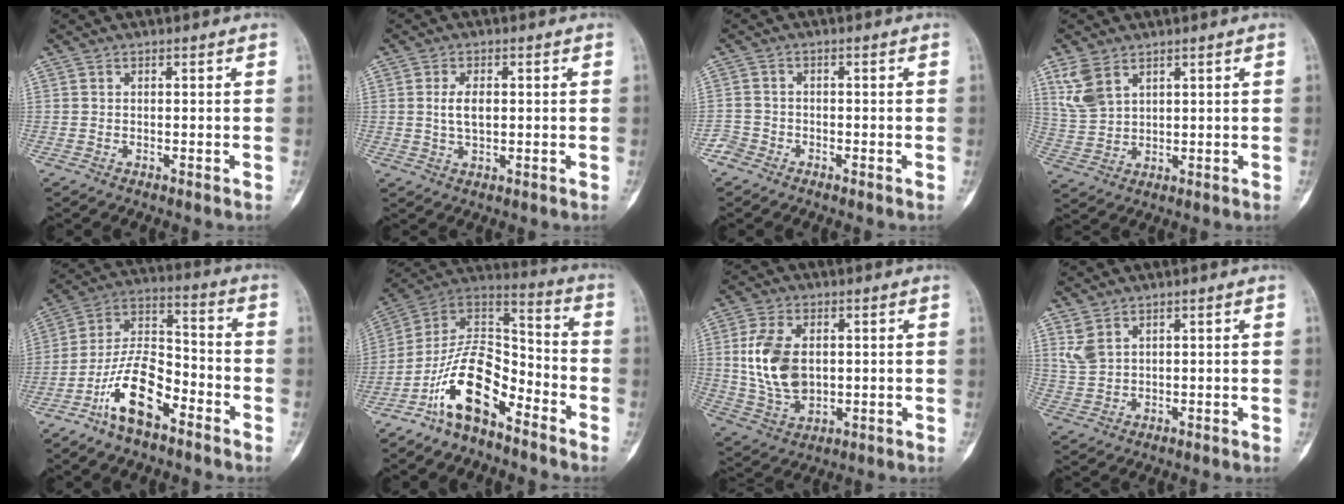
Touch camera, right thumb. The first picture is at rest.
{"total": 4.3, "force": [0.4, 2.2, 3.7], "torque": [-0.065, -0.002, 0.009]}
{"total": 2.4, "force": [-1.9, 1.5, -0.1], "torque": [0.010, 0.007, -0.044]}
{"total": 6.2, "force": [3.4, 3.7, 3.6], "torque": [-0.071, -0.007, 0.084]}
{"total": 13.4, "force": [-7.6, 5.9, 9.4], "torque": [-0.170, 0.065, -0.145]}
{"total": 15.3, "force": [-9.1, 7.0, 10.1], "torque": [-0.165, 0.093, -0.176]}
{"total": 12.1, "force": [1.1, 7.6, 9.4], "torque": [-0.178, -0.007, 0.031]}
{"total": 3.5, "force": [1.9, 2.1, 2.1], "torque": [-0.042, -0.004, 0.051]}